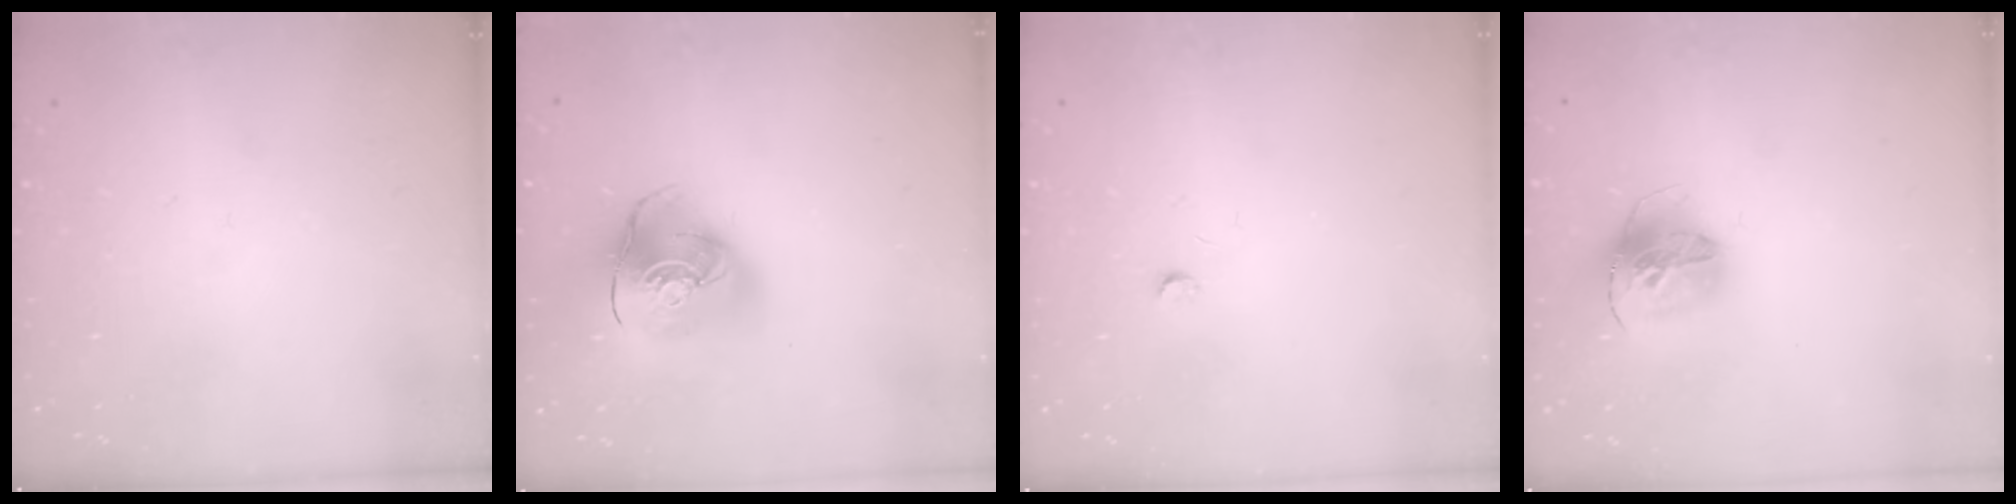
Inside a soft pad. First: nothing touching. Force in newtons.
{"total": 14.7, "press": 14.5, "slide": 2.2}
{"total": 2.5, "press": 2.5, "slide": 0.4}
{"total": 15.1, "press": 15.0, "slide": 1.5}